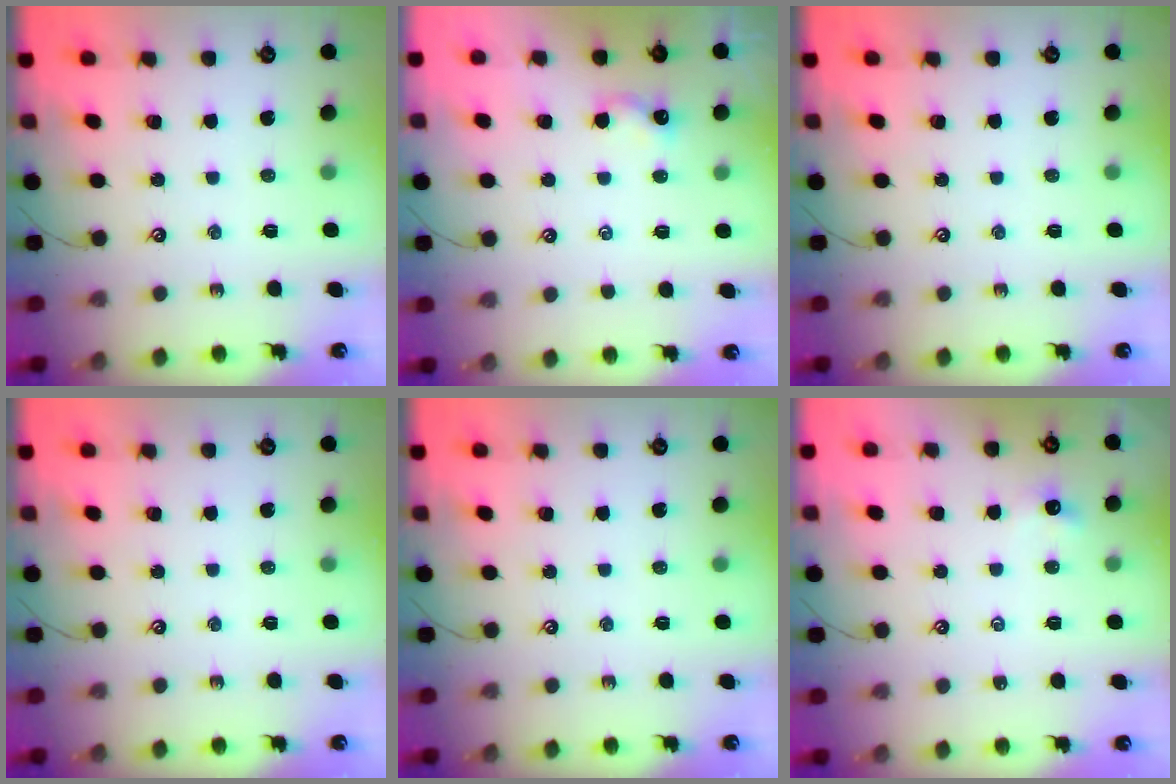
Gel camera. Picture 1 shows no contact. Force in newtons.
{"total": 0.9, "press": 0.9, "slide": 0.3}
{"total": 0.0}
{"total": 0.0}
{"total": 0.0}
{"total": 0.9, "press": 0.8, "slide": 0.5}